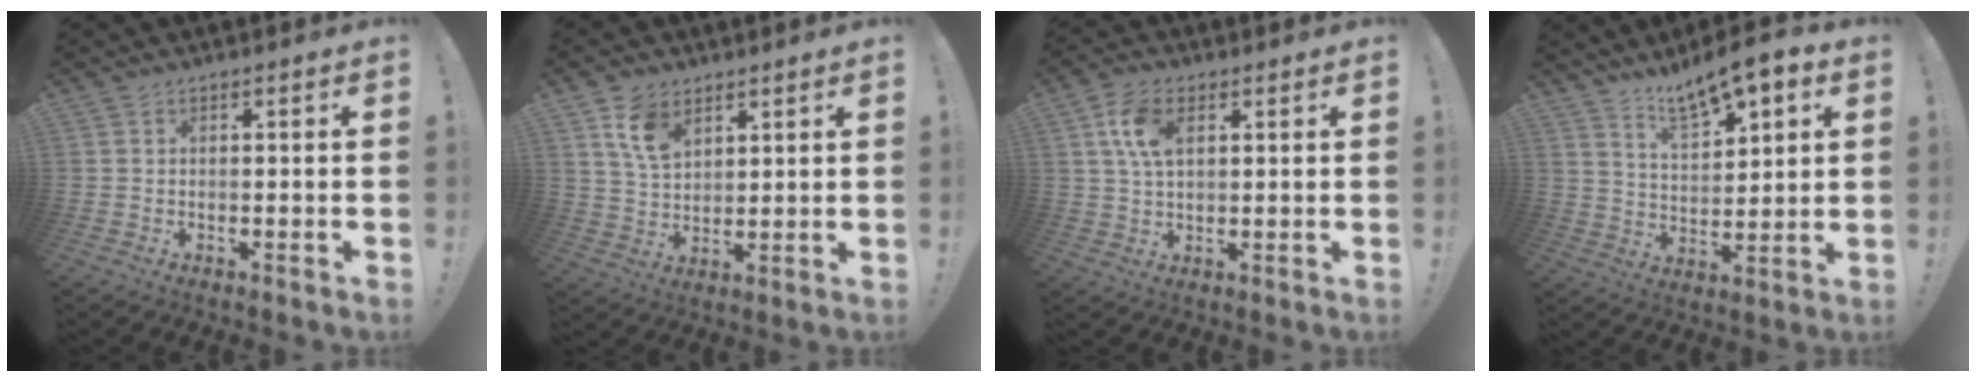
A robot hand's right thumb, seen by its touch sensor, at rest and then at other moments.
{"total": 9.2, "force": [5.3, 5.7, 4.9], "torque": [-0.081, -0.017, 0.102]}
{"total": 9.0, "force": [3.1, 5.5, 6.5], "torque": [-0.120, 0.006, 0.059]}
{"total": 11.0, "force": [8.9, 3.2, 5.6], "torque": [-0.099, -0.059, 0.158]}